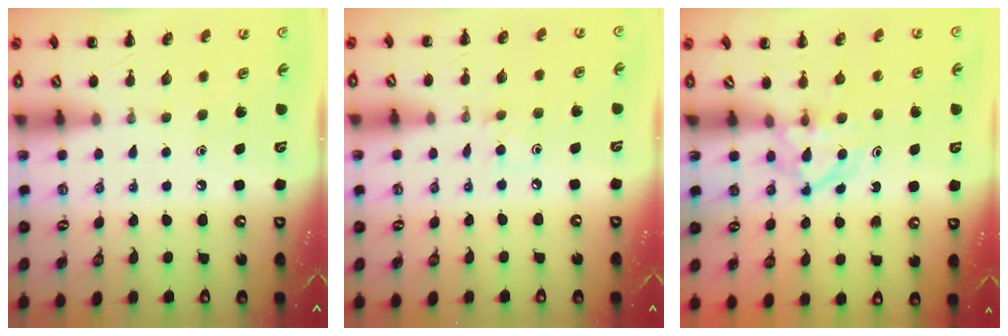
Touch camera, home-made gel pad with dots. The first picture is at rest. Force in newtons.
{"total": 3.6, "press": 3.4, "slide": 1.3}
{"total": 4.8, "press": 4.7, "slide": 0.8}